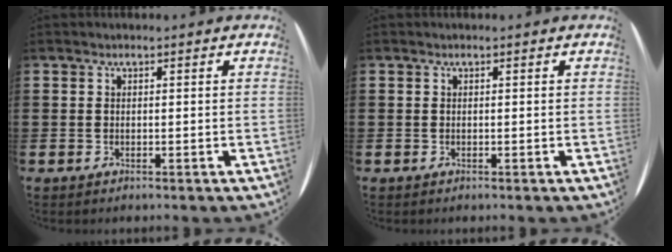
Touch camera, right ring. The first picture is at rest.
{"total": 0.0}